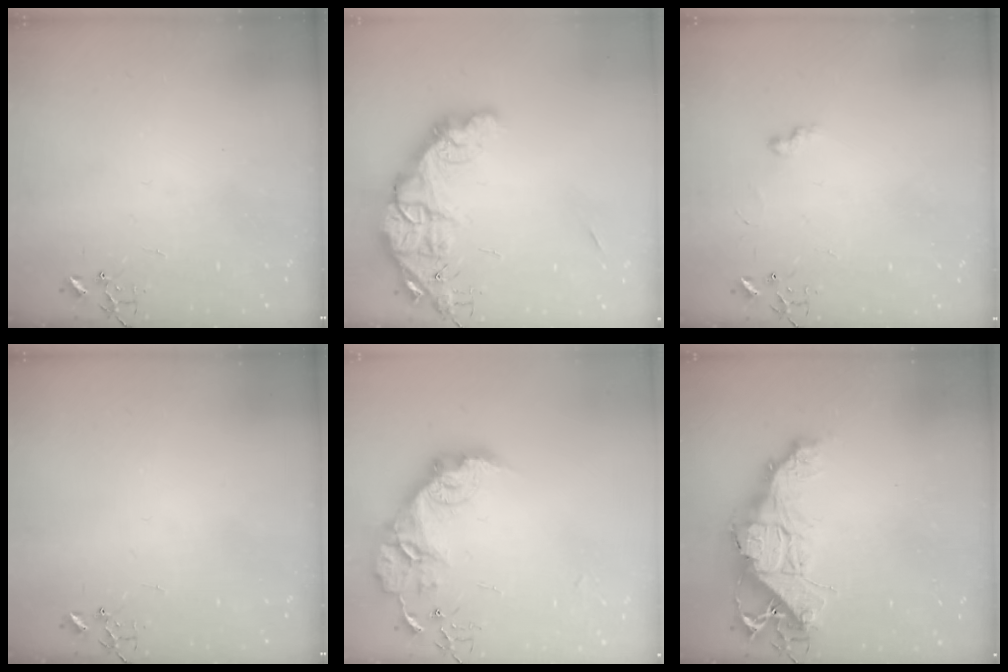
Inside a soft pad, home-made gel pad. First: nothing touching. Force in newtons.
{"total": 20.6, "press": 20.5, "slide": 1.7}
{"total": 4.3, "press": 4.2, "slide": 0.6}
{"total": 0.0}
{"total": 17.3, "press": 17.3, "slide": 1.2}
{"total": 17.0, "press": 17.0, "slide": 1.2}